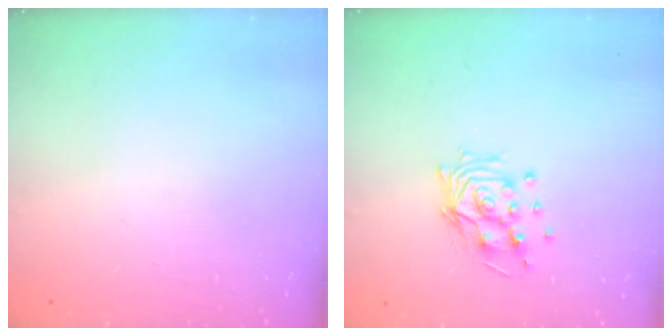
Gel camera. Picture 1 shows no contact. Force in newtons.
{"total": 11.5, "press": 11.4, "slide": 1.0}